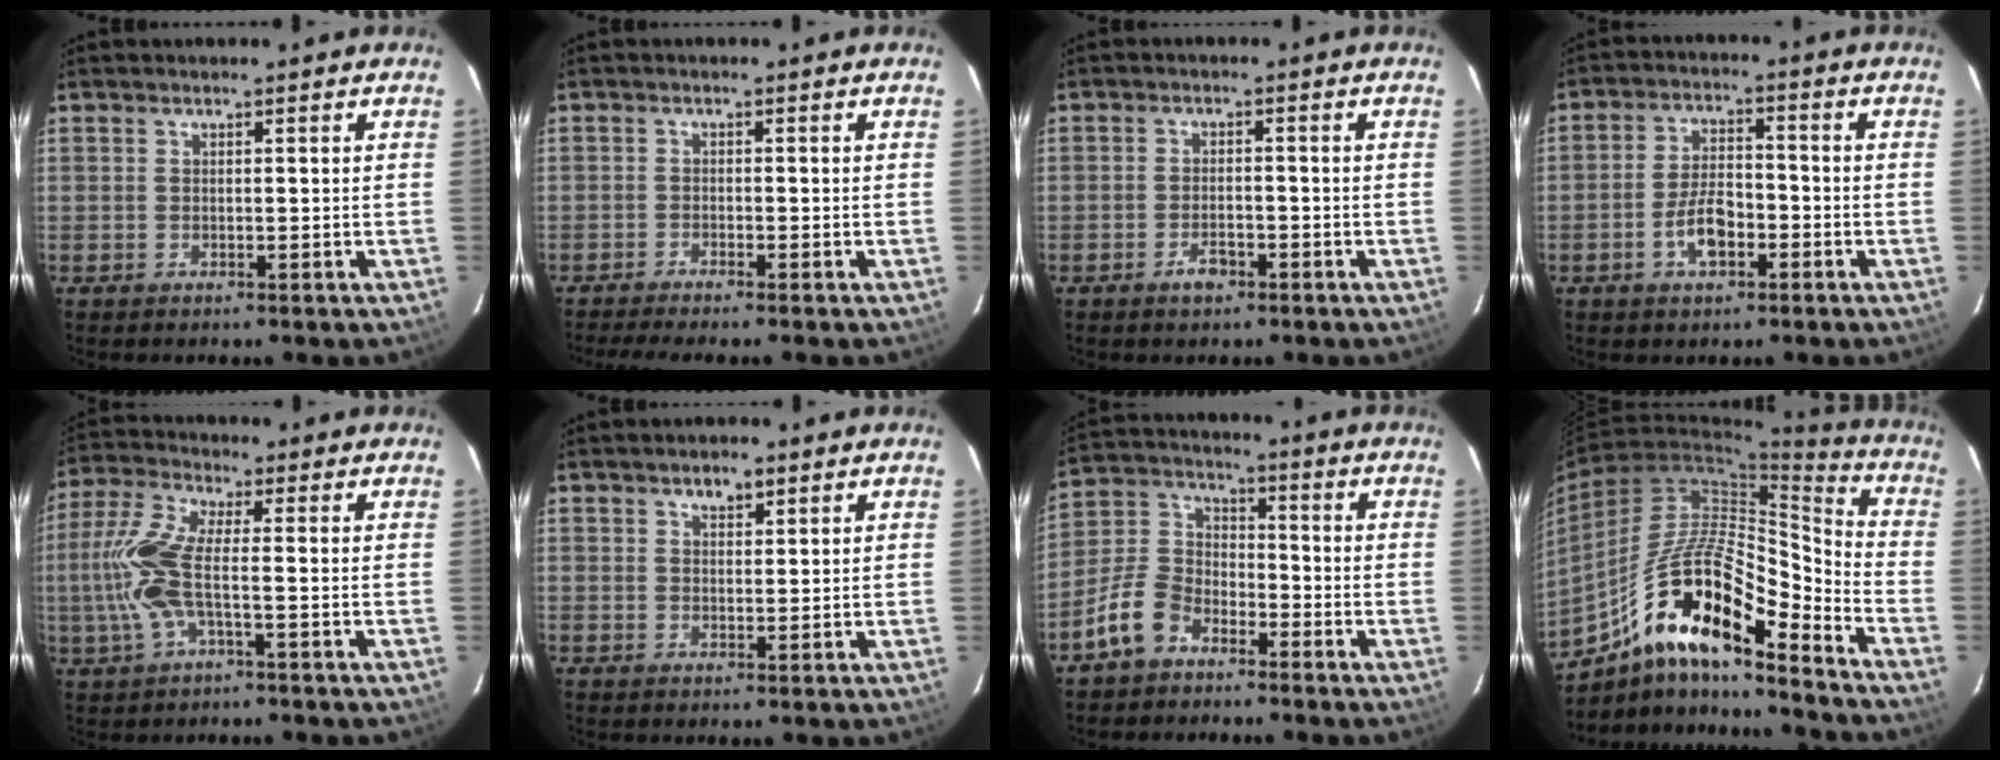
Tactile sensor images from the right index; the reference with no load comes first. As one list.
[{"total": 4.1, "force": [-3.7, -0.5, 1.7], "torque": [-0.044, -0.007, -0.065]}, {"total": 3.1, "force": [-2.0, 1.6, 1.9], "torque": [-0.040, 0.001, -0.033]}, {"total": 6.9, "force": [-2.9, 3.4, 5.2], "torque": [-0.106, 0.009, -0.048]}, {"total": 9.7, "force": [-1.6, 2.5, 9.2], "torque": [-0.215, 0.003, -0.033]}, {"total": 2.6, "force": [1.6, 1.4, 1.5], "torque": [-0.020, 0.007, 0.026]}, {"total": 9.2, "force": [-6.2, 5.4, 4.1], "torque": [-0.095, 0.027, -0.124]}, {"total": 19.2, "force": [-11.8, 4.8, 14.3], "torque": [-0.261, 0.002, -0.227]}]